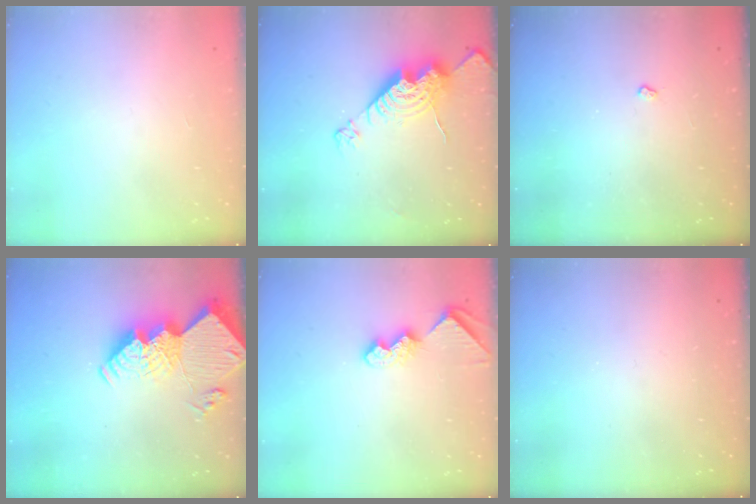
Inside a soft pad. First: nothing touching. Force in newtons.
{"total": 14.3, "press": 14.2, "slide": 1.2}
{"total": 2.4, "press": 2.3, "slide": 0.4}
{"total": 19.8, "press": 19.8, "slide": 1.9}
{"total": 6.9, "press": 6.9, "slide": 0.7}
{"total": 0.0}